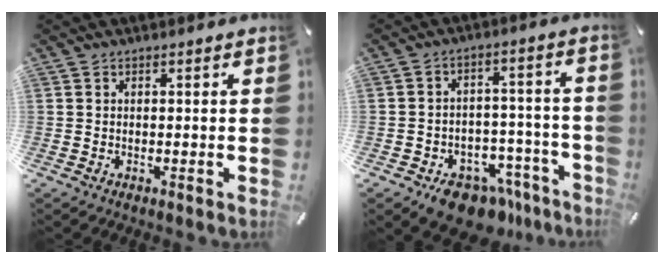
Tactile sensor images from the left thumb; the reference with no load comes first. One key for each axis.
{"total": 10.7, "fx": -7.7, "fy": 6.2, "fz": 4.1, "tx": -0.041, "ty": 0.062, "tz": -0.122}